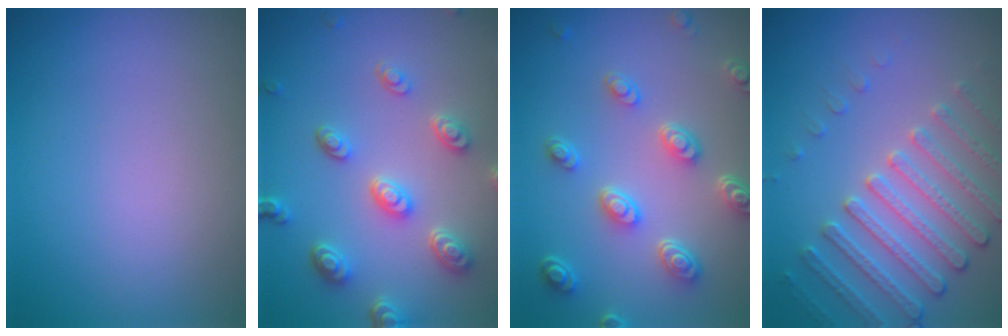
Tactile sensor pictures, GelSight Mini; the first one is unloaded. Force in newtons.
{"total": 4.6, "press": 3.7, "slide": 2.7}
{"total": 4.6, "press": 3.6, "slide": 2.8}
{"total": 4.1, "press": 3.8, "slide": 1.5}